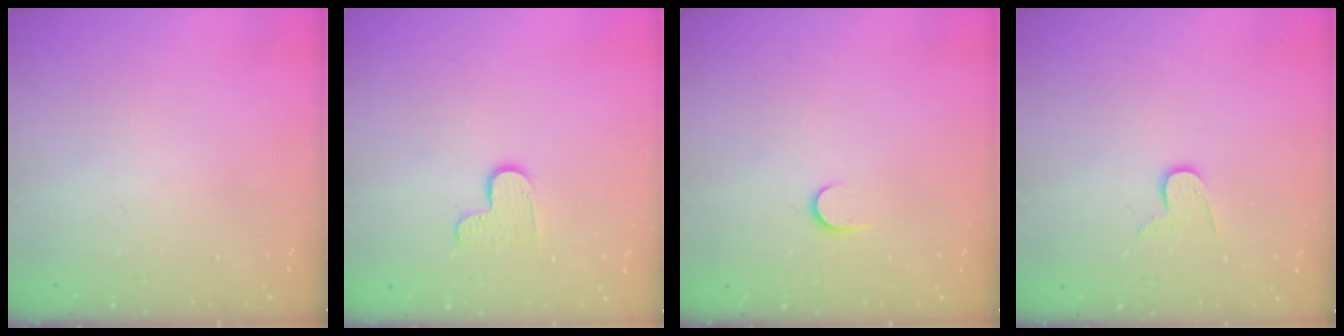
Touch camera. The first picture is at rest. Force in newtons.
{"total": 6.2, "press": 6.2, "slide": 0.4}
{"total": 5.6, "press": 5.6, "slide": 0.7}
{"total": 7.6, "press": 7.5, "slide": 0.7}